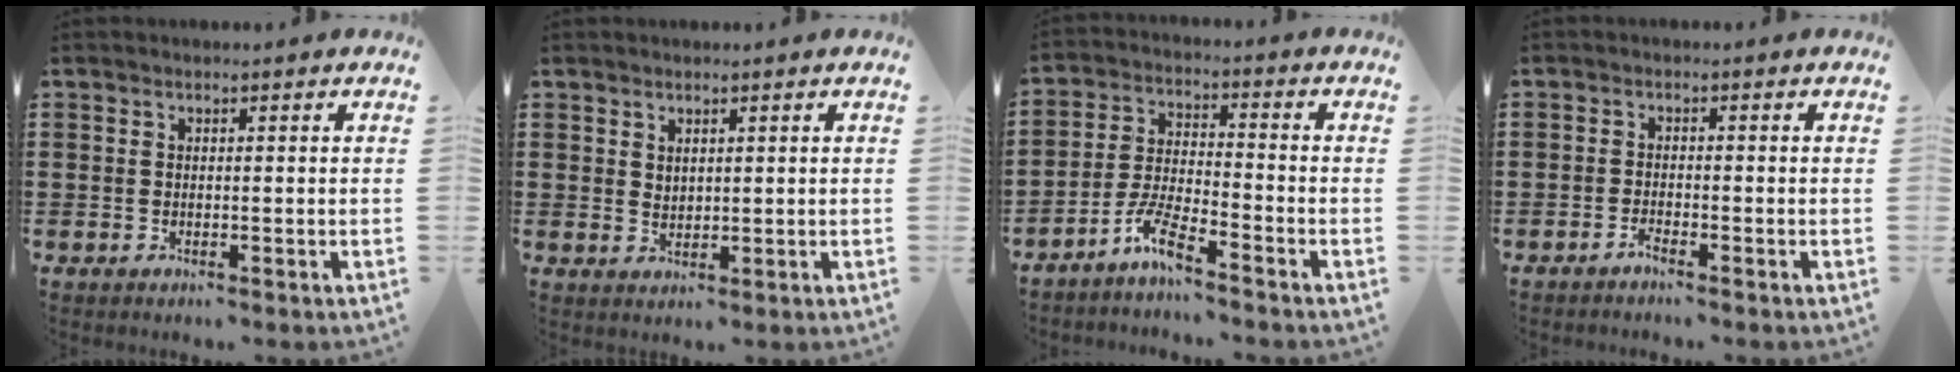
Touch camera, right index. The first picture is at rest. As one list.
[{"total": 1.6, "force": [1.4, 0.8, 0.3], "torque": [-0.007, 0.001, 0.028]}, {"total": 5.9, "force": [-4.7, 0.6, 3.4], "torque": [-0.088, -0.006, -0.096]}, {"total": 1.3, "force": [-1.2, -0.1, 0.5], "torque": [-0.011, -0.001, -0.023]}]